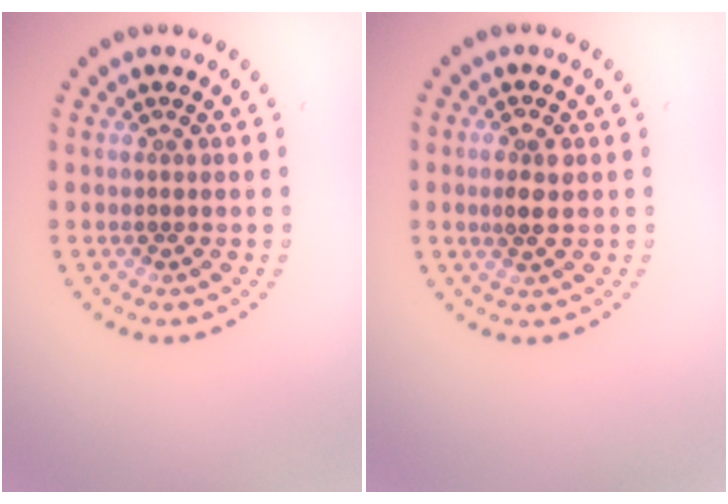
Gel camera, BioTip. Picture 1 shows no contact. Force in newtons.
{"total": 2.1, "press": 2.1, "slide": 0.5}